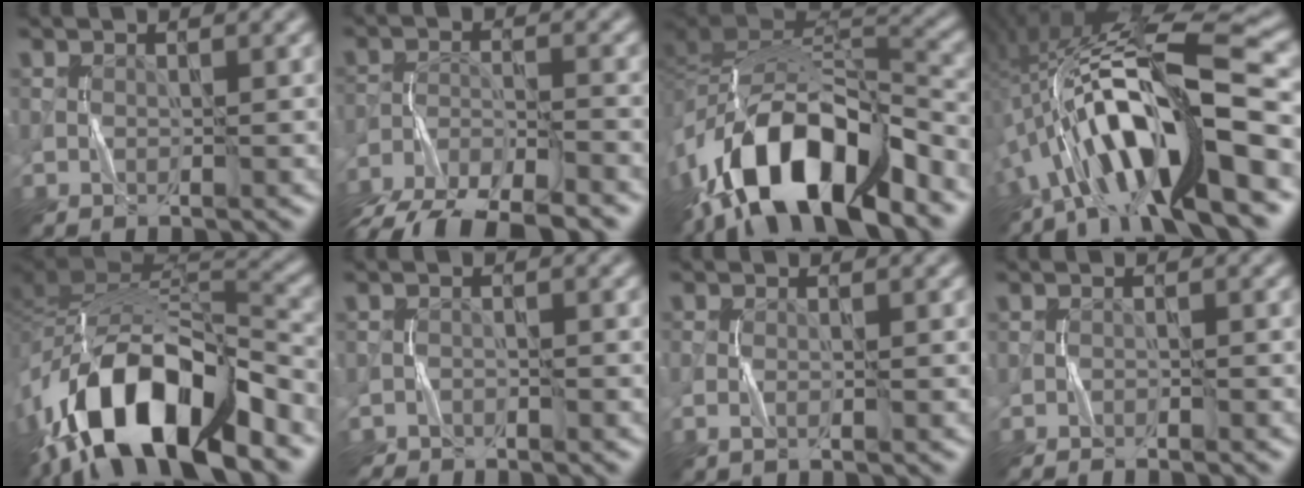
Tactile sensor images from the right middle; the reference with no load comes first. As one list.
[{"total": 7.8, "force": [-6.6, 2.1, 3.6], "torque": [-0.057, -0.014, -0.115]}, {"total": 13.9, "force": [-8.2, 5.7, 9.7], "torque": [-0.167, 0.003, -0.149]}, {"total": 15.0, "force": [-4.7, 3.3, 13.8], "torque": [-0.239, 0.035, -0.075]}, {"total": 15.2, "force": [-8.5, 6.3, 10.9], "torque": [-0.194, 0.009, -0.153]}, {"total": 1.4, "force": [-1.4, 0.3, -0.1], "torque": [0.000, 0.001, -0.027]}, {"total": 1.1, "force": [-0.5, 0.2, 1.0], "torque": [-0.023, -0.001, -0.013]}, {"total": 1.5, "force": [-1.4, 0.0, 0.5], "torque": [-0.012, 0.001, -0.026]}]